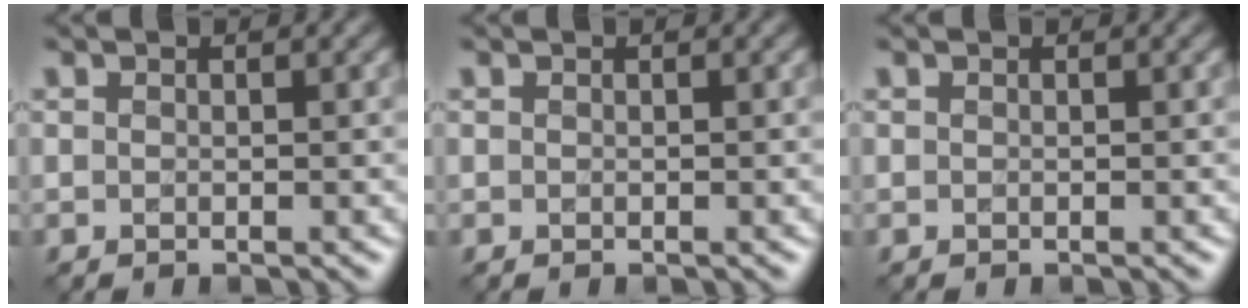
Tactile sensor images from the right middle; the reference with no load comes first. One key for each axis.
{"total": 0.0}
{"total": 0.0}